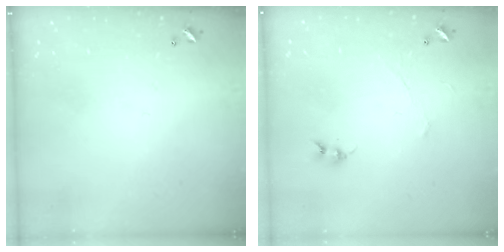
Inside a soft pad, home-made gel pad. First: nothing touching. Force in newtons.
{"total": 0.7, "press": 0.5, "slide": 0.5}